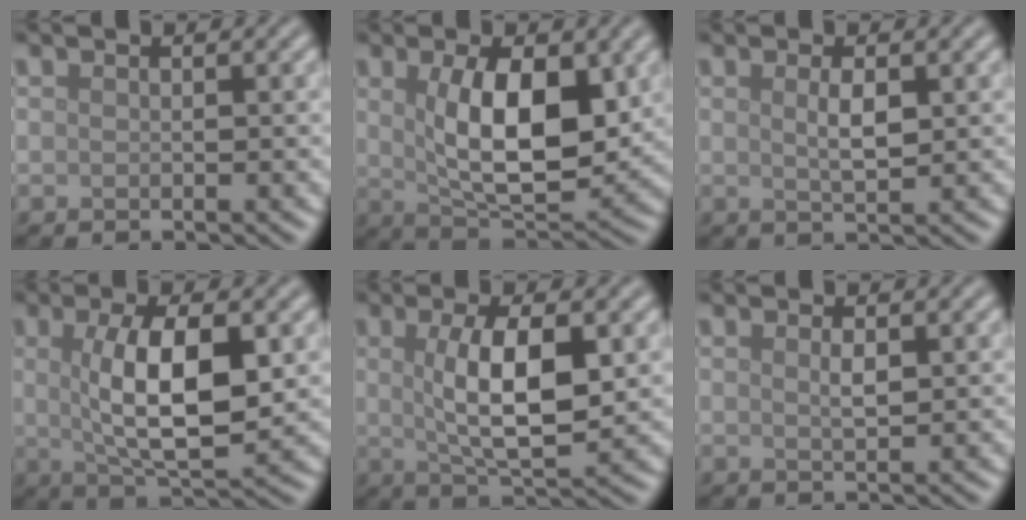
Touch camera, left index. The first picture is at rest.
{"total": 9.0, "force": [1.5, 3.9, 7.9], "torque": [-0.135, -0.008, 0.031]}
{"total": 2.0, "force": [0.5, 0.6, 1.9], "torque": [-0.037, -0.002, 0.012]}
{"total": 8.1, "force": [0.9, 2.7, 7.6], "torque": [-0.132, -0.007, 0.018]}
{"total": 6.9, "force": [0.8, 2.2, 6.5], "torque": [-0.115, -0.002, 0.017]}
{"total": 1.1, "force": [0.4, 0.3, 1.0], "torque": [-0.020, 0.000, 0.008]}